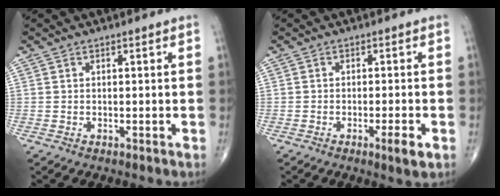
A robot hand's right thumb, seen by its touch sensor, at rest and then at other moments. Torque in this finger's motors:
{"motor_torque": [0.47, 0.75, -0.06, -0.02, 0.12]}